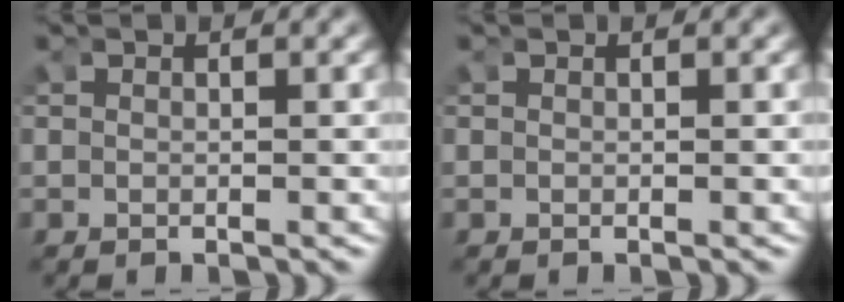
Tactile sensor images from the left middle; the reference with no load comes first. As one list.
[{"total": 0.0}]